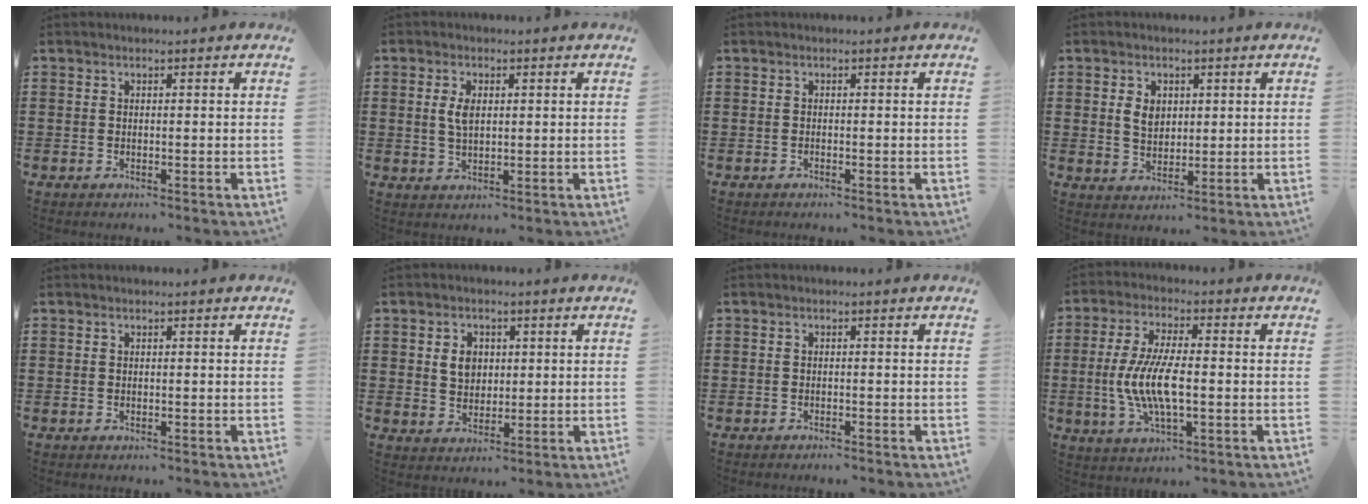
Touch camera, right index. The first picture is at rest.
{"total": 3.4, "force": [0.7, 1.7, 2.9], "torque": [-0.060, 0.008, 0.012]}
{"total": 0.0}
{"total": 3.8, "force": [0.9, 2.8, 2.4], "torque": [-0.056, 0.010, 0.015]}
{"total": 0.0}
{"total": 4.0, "force": [0.9, 3.2, 2.2], "torque": [-0.054, 0.013, 0.014]}
{"total": 0.5, "force": [-0.5, 0.0, 0.1], "torque": [-0.005, -0.003, -0.010]}
{"total": 8.8, "force": [-1.4, 2.9, 8.2], "torque": [-0.183, -0.010, -0.033]}